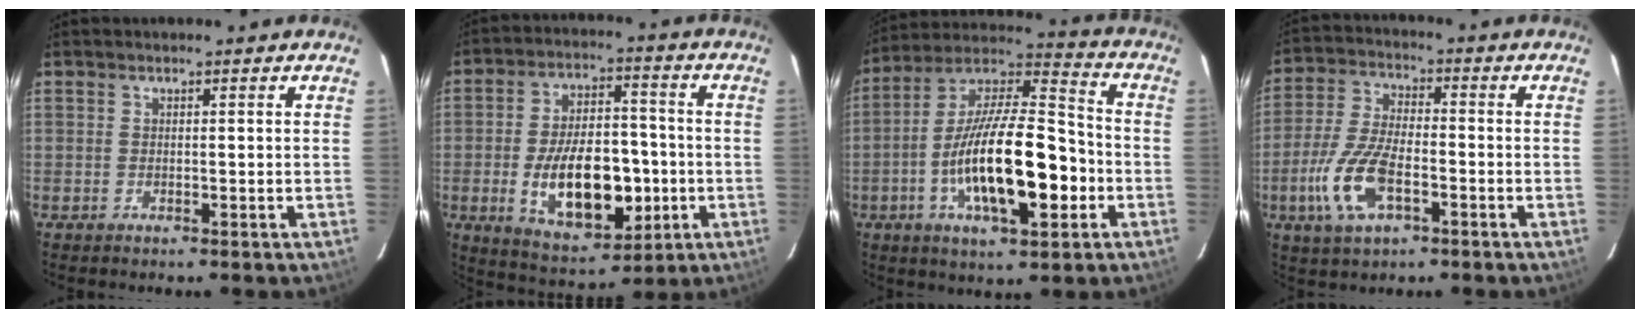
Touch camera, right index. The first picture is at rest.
{"total": 17.3, "force": [-3.7, 9.1, 14.2], "torque": [-0.261, 0.004, -0.036]}
{"total": 20.6, "force": [-5.5, 6.7, 18.6], "torque": [-0.340, 0.001, -0.097]}
{"total": 12.0, "force": [-4.5, 5.1, 9.8], "torque": [-0.219, -0.004, -0.084]}